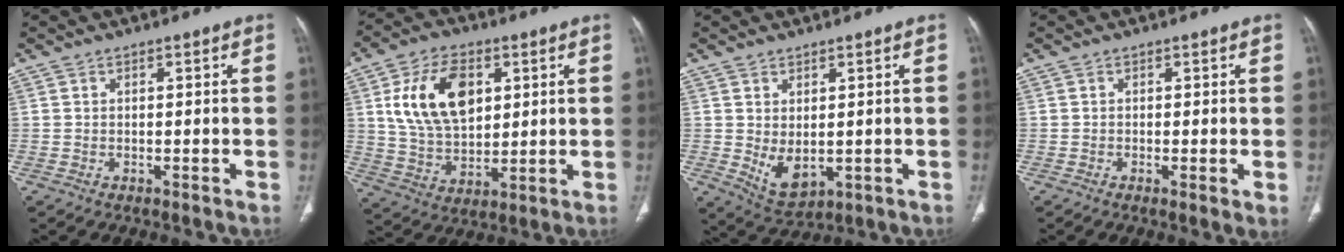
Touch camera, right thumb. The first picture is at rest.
{"total": 16.0, "force": [4.7, 10.0, 11.5], "torque": [-0.183, -0.012, 0.093]}
{"total": 6.0, "force": [-0.2, 3.6, 4.8], "torque": [-0.074, -0.010, 0.019]}
{"total": 2.0, "force": [-0.2, 0.4, 2.0], "torque": [-0.041, -0.009, -0.007]}